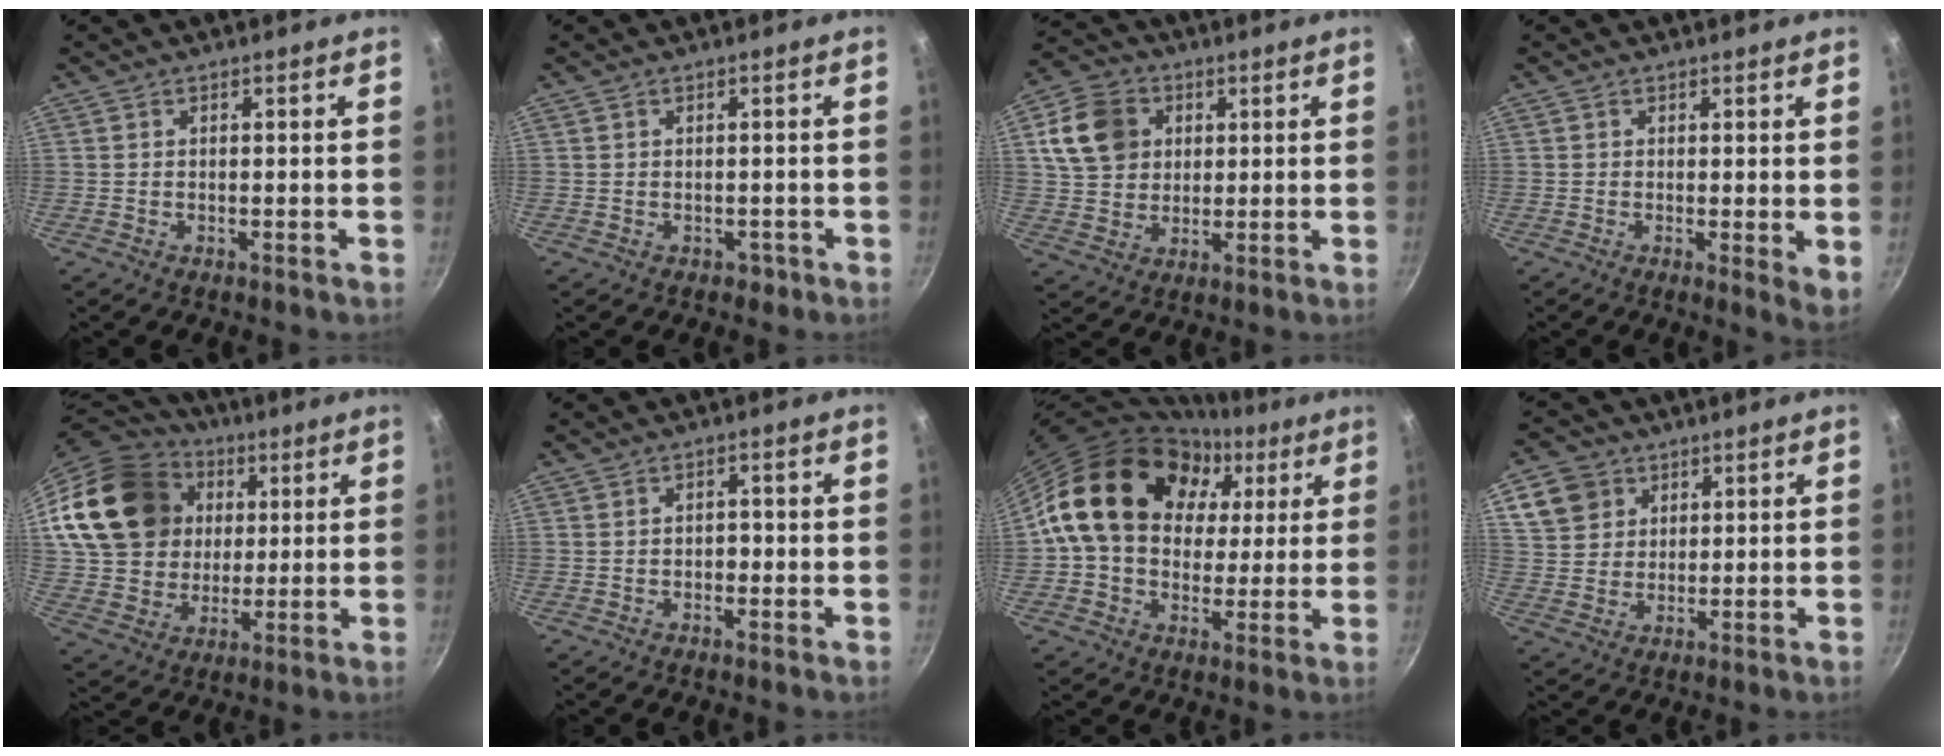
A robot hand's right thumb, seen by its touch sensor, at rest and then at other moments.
{"total": 1.6, "force": [-0.5, 1.3, 0.7], "torque": [0.004, 0.014, 0.004]}
{"total": 12.0, "force": [3.7, 9.8, 6.0], "torque": [-0.087, 0.004, 0.063]}
{"total": 4.2, "force": [0.6, 1.5, 3.9], "torque": [-0.047, -0.014, 0.006]}
{"total": 24.7, "force": [7.0, 19.7, 13.2], "torque": [-0.240, 0.023, 0.139]}
{"total": 1.5, "force": [-0.4, 1.1, 1.0], "torque": [-0.008, 0.009, -0.008]}
{"total": 20.8, "force": [5.6, 16.1, 11.9], "torque": [-0.177, 0.024, 0.091]}
{"total": 8.1, "force": [3.7, 6.7, 2.8], "torque": [-0.025, 0.004, 0.071]}